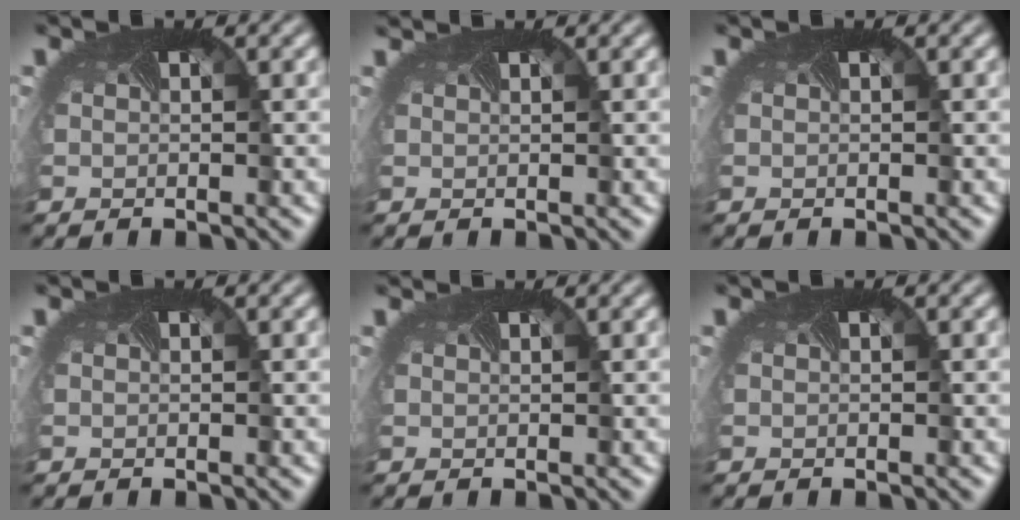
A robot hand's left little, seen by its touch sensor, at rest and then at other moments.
{"total": 1.1, "force": [1.1, 0.0, 0.0], "torque": [-0.003, 0.002, 0.006]}
{"total": 0.0}
{"total": 0.0}
{"total": 0.9, "force": [0.9, -0.2, -0.2], "torque": [-0.002, -0.001, 0.008]}
{"total": 0.0}